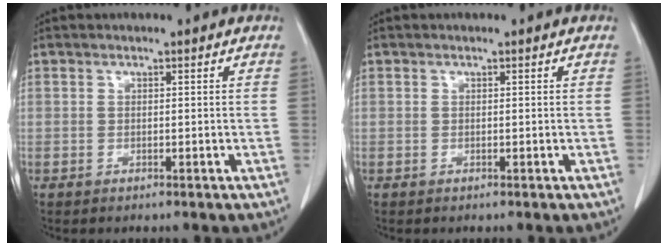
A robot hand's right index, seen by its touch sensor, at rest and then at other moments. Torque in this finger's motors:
{"motor_torque": [0.00, 0.00, 0.00, 0.00]}